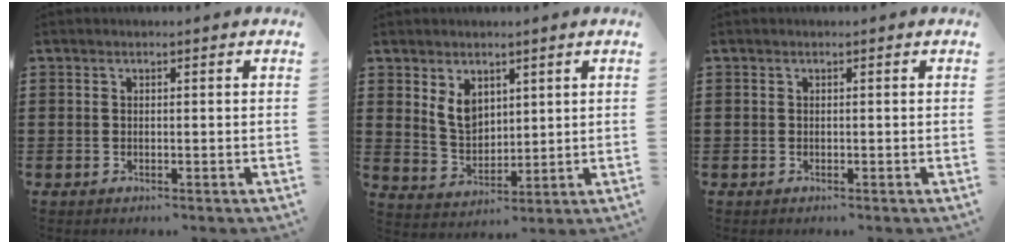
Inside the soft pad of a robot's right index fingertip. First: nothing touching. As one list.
[{"total": 5.2, "force": [2.6, 3.5, 2.8], "torque": [-0.067, 0.009, 0.049]}, {"total": 0.0}]